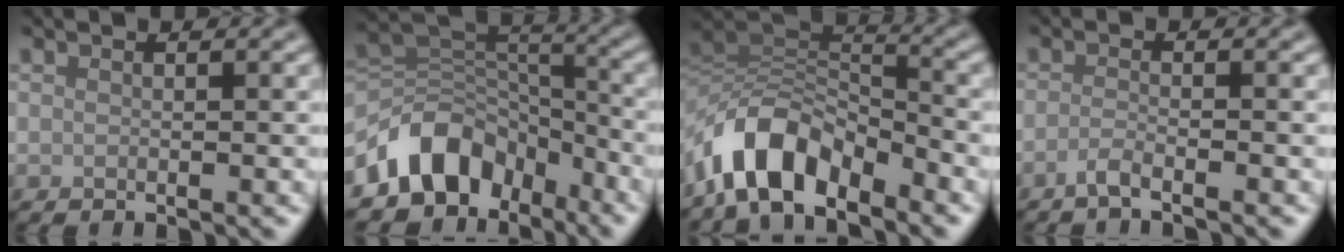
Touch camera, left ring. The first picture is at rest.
{"total": 8.6, "force": [-5.2, 5.8, 3.7], "torque": [-0.045, 0.000, -0.103]}
{"total": 7.8, "force": [-5.4, 3.5, 4.5], "torque": [-0.068, 0.005, -0.108]}
{"total": 1.9, "force": [-1.3, 0.4, 1.2], "torque": [-0.016, -0.002, -0.036]}